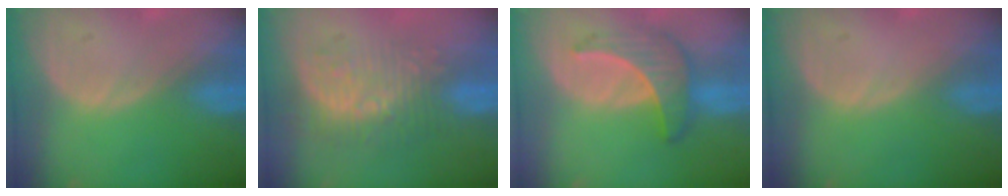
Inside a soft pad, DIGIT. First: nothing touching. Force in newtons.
{"total": 10.0, "press": 8.7, "slide": 4.8}
{"total": 6.5, "press": 6.4, "slide": 1.1}
{"total": 0.0}